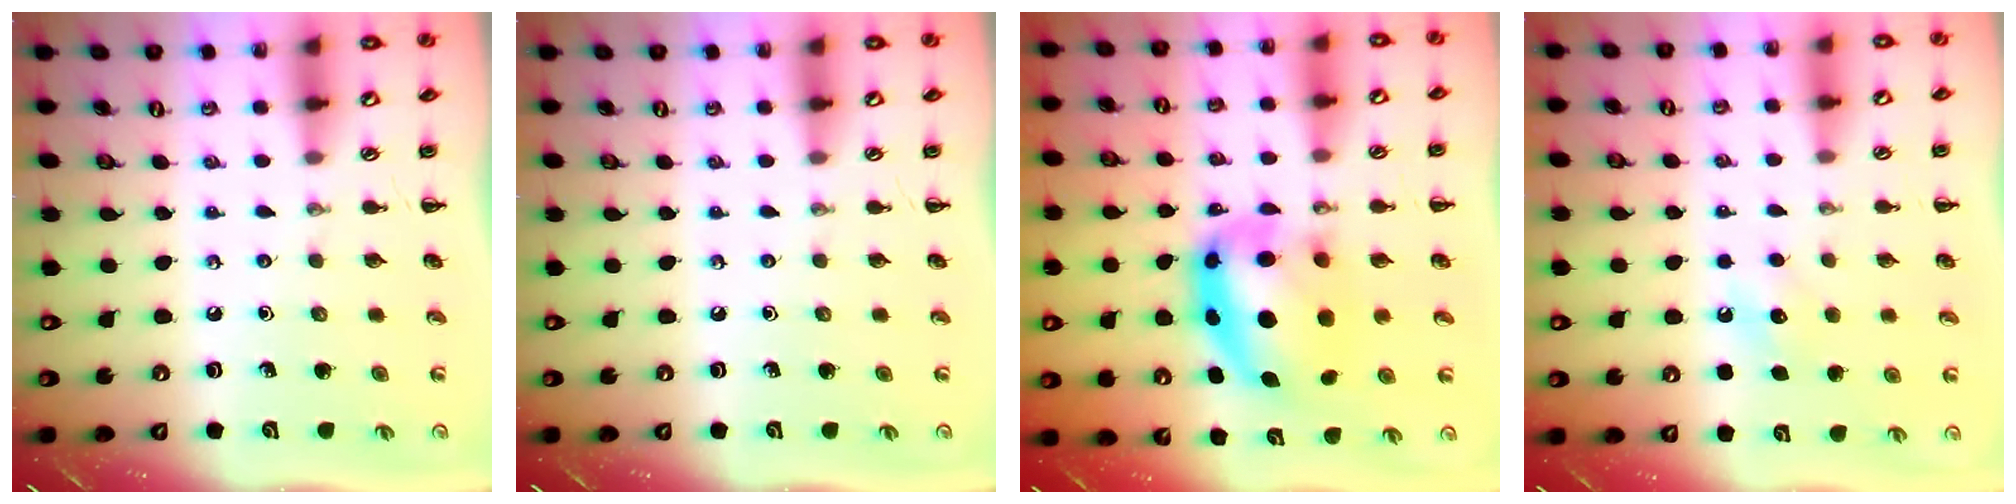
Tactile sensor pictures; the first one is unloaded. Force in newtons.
{"total": 0.0}
{"total": 12.0, "press": 11.7, "slide": 2.9}
{"total": 6.7, "press": 6.5, "slide": 1.7}